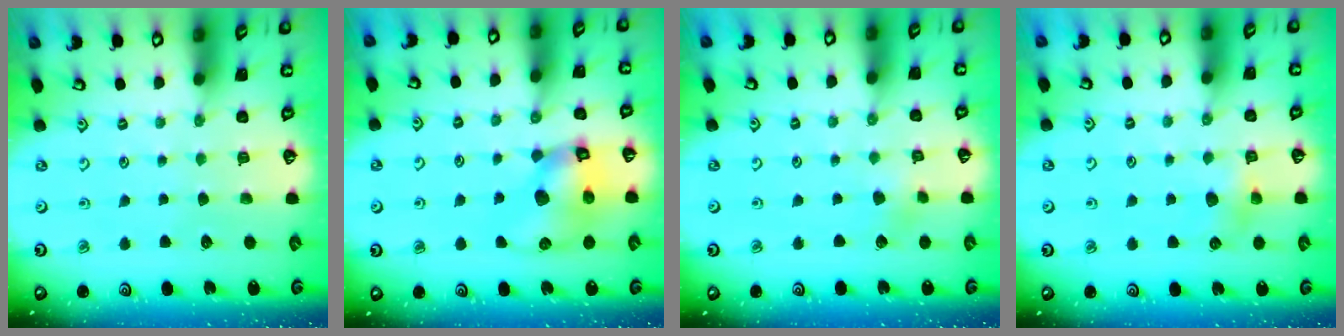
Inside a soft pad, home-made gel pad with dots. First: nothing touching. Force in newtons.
{"total": 11.4, "press": 11.3, "slide": 1.6}
{"total": 2.5, "press": 2.5, "slide": 0.4}
{"total": 4.9, "press": 4.9, "slide": 0.6}